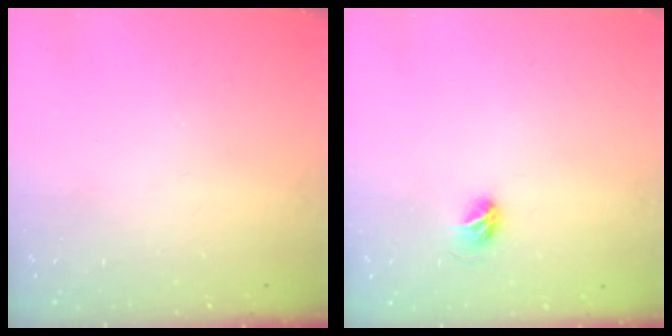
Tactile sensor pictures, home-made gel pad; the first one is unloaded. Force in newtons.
{"total": 5.3, "press": 5.2, "slide": 0.9}